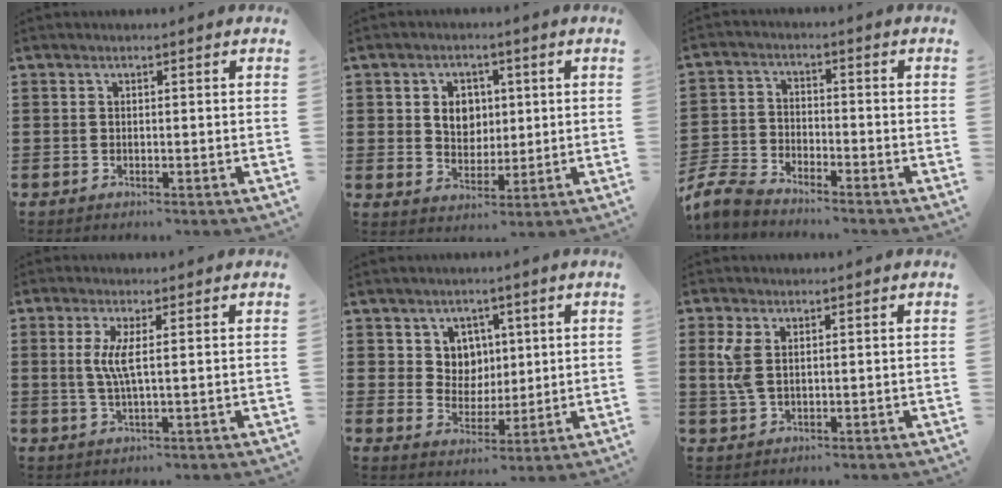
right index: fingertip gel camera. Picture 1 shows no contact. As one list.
[{"total": 4.7, "force": [1.1, 4.0, 2.2], "torque": [-0.052, 0.011, 0.014]}, {"total": 5.5, "force": [-5.2, 1.0, 1.5], "torque": [-0.065, -0.007, -0.111]}, {"total": 4.1, "force": [0.7, 0.1, 4.0], "torque": [-0.085, -0.008, 0.008]}, {"total": 5.2, "force": [2.6, 4.5, 0.5], "torque": [-0.038, 0.007, 0.048]}, {"total": 4.2, "force": [1.3, 2.0, 3.4], "torque": [-0.089, 0.000, 0.018]}]